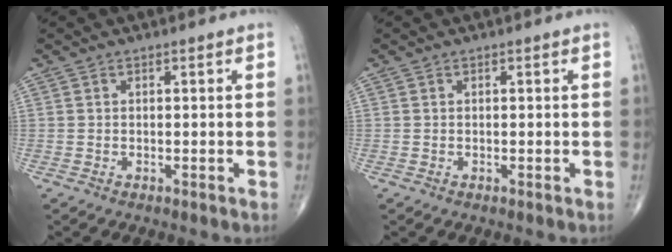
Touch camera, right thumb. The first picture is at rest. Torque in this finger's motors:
{"motor_torque": [-0.03, 0.08, -0.09, -0.03, 0.01]}